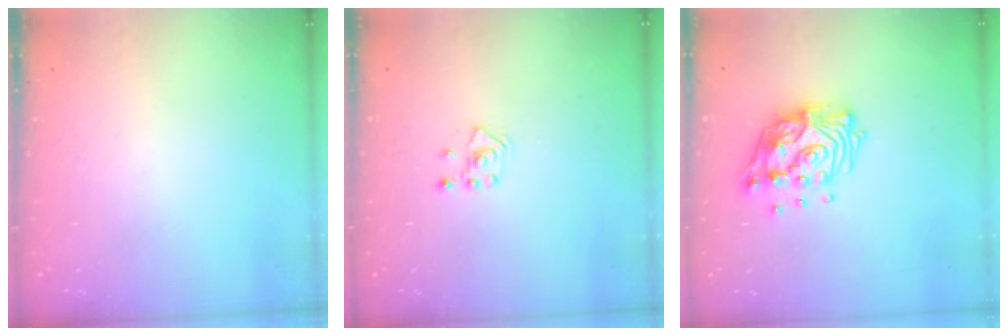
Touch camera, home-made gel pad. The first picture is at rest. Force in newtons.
{"total": 2.4, "press": 2.2, "slide": 0.8}
{"total": 13.6, "press": 13.5, "slide": 1.5}